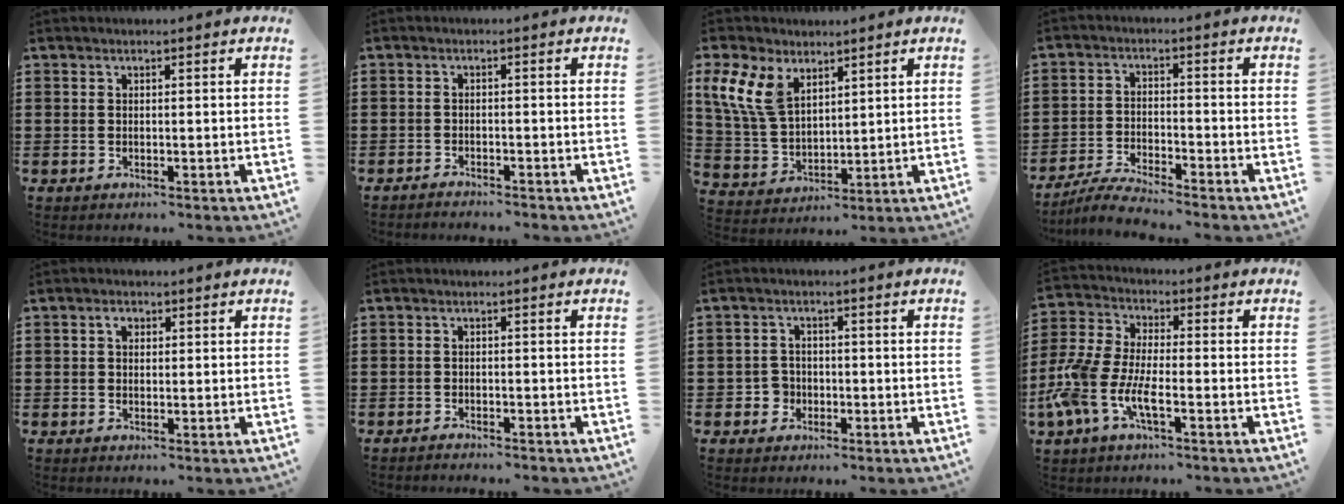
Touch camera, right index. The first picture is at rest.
{"total": 1.5, "force": [-1.5, 0.0, -0.1], "torque": [-0.002, 0.003, -0.033]}
{"total": 9.0, "force": [5.0, 5.3, 5.3], "torque": [-0.153, -0.009, 0.090]}
{"total": 4.5, "force": [-4.3, -0.1, 1.2], "torque": [-0.029, -0.003, -0.085]}
{"total": 1.5, "force": [0.5, 1.0, 1.0], "torque": [-0.021, 0.008, 0.008]}
{"total": 1.3, "force": [-1.3, 0.0, -0.1], "torque": [-0.002, 0.004, -0.028]}
{"total": 2.7, "force": [-1.2, 2.3, 0.7], "torque": [-0.022, 0.002, -0.026]}
{"total": 7.9, "force": [-4.1, 2.5, 6.3], "torque": [-0.185, -0.024, -0.090]}